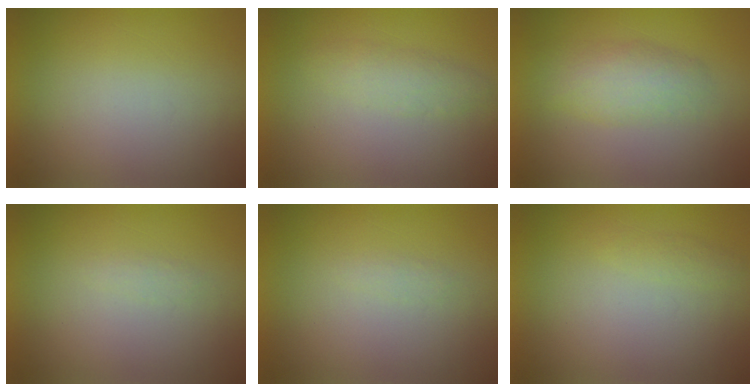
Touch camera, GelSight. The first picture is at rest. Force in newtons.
{"total": 2.5}
{"total": 3.9}
{"total": 1.0}
{"total": 1.0}
{"total": 1.3}